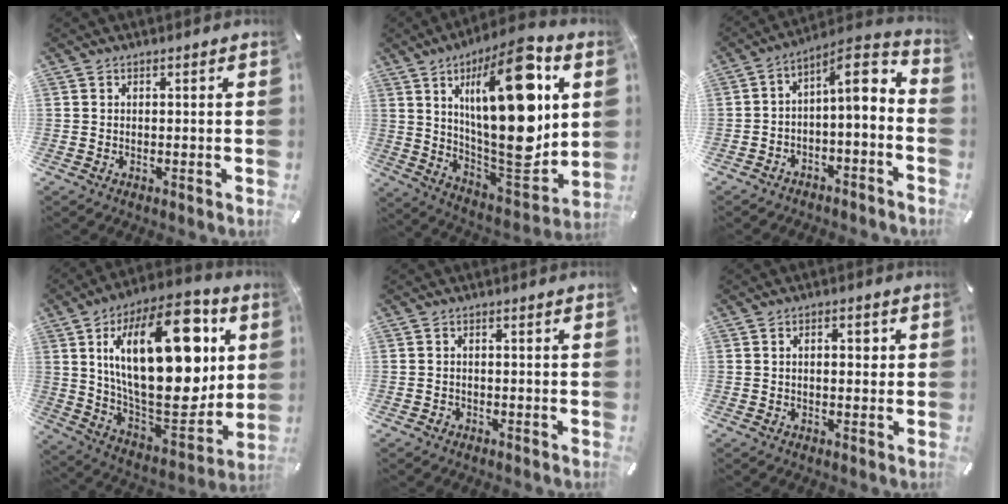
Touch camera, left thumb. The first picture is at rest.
{"total": 27.9, "force": [8.5, 10.1, 24.5], "torque": [-0.406, -0.065, 0.126]}
{"total": 6.8, "force": [-0.1, 2.8, 6.2], "torque": [-0.087, -0.025, -0.013]}
{"total": 32.1, "force": [9.2, 15.2, 26.7], "torque": [-0.441, -0.059, 0.157]}
{"total": 0.7, "force": [-0.5, 0.6, 0.1], "torque": [-0.003, 0.003, -0.012]}
{"total": 3.0, "force": [0.5, 1.6, 2.5], "torque": [-0.036, 0.005, 0.002]}